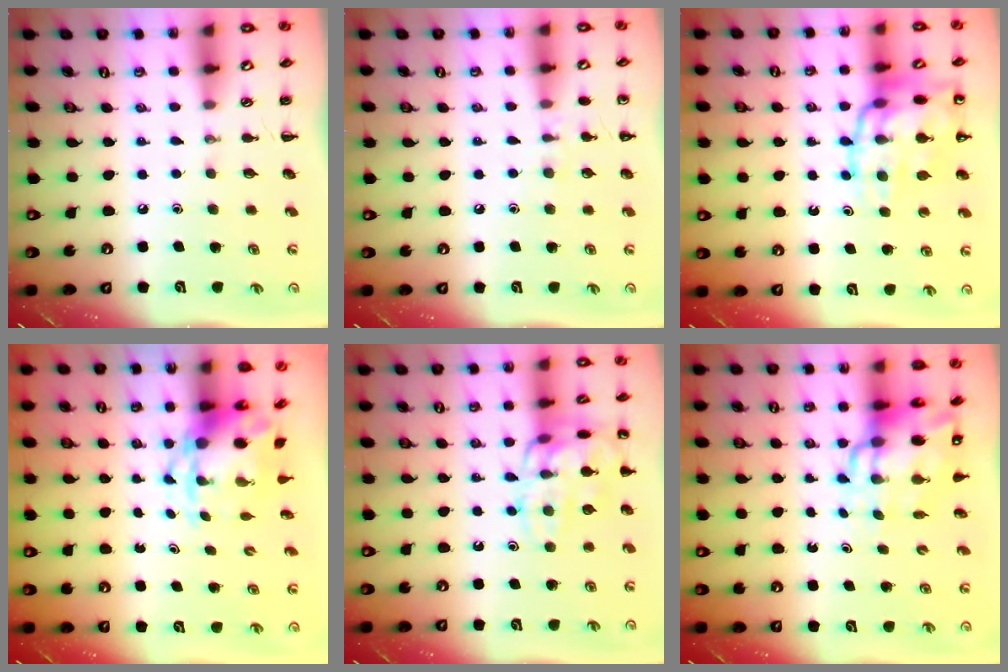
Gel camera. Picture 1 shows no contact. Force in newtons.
{"total": 6.3, "press": 6.0, "slide": 1.9}
{"total": 18.4, "press": 18.2, "slide": 2.4}
{"total": 3.8, "press": 3.7, "slide": 0.8}
{"total": 16.2, "press": 16.2, "slide": 0.3}
{"total": 10.6, "press": 10.1, "slide": 3.2}